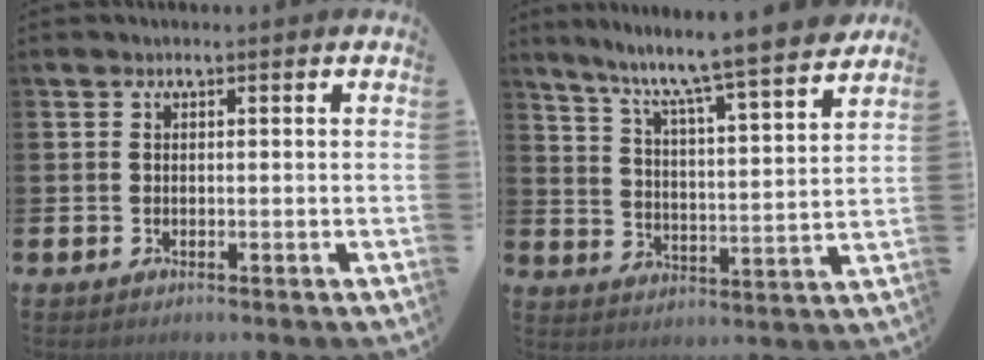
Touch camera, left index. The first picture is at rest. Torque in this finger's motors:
{"motor_torque": [0.25, -0.50, 0.92, 0.21]}